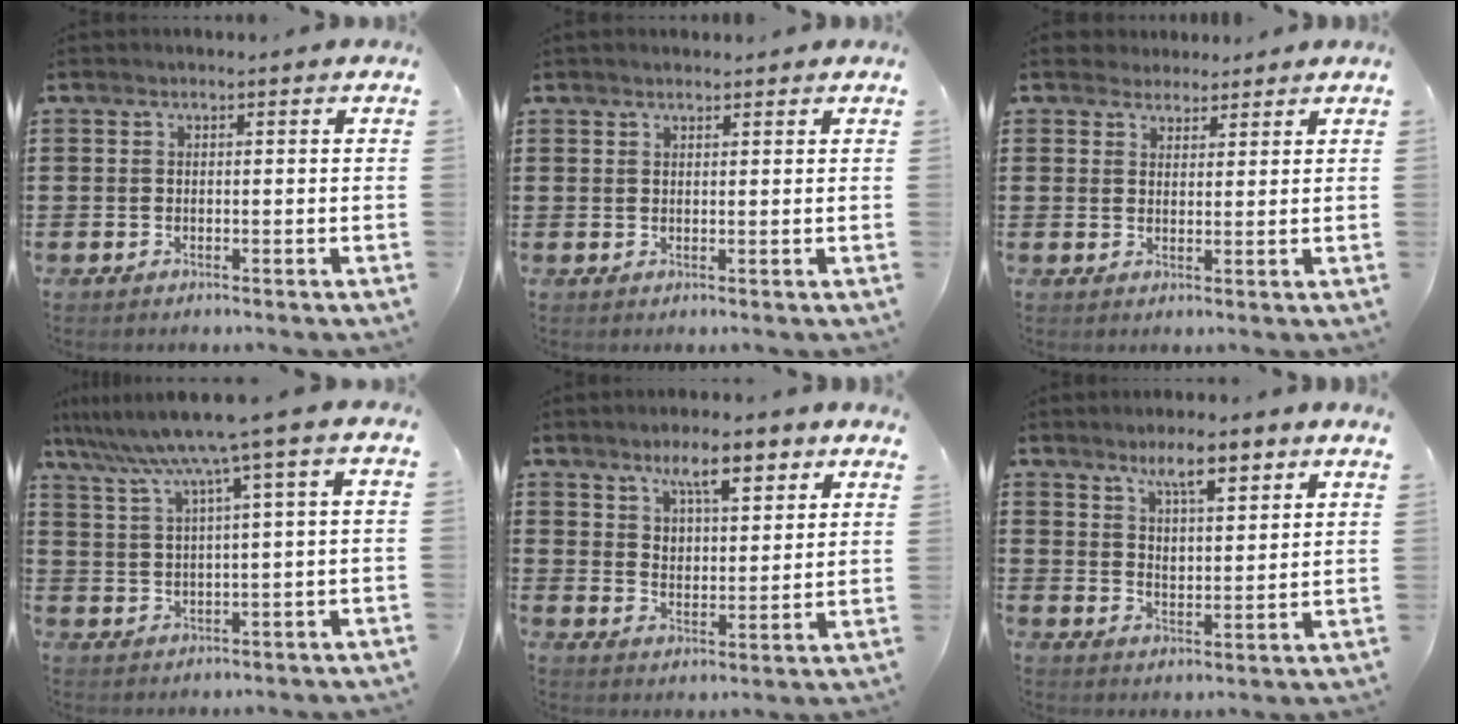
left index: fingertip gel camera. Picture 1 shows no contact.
{"total": 1.1, "force": [1.0, 0.2, 0.2], "torque": [-0.005, 0.001, 0.020]}
{"total": 3.1, "force": [2.6, 1.6, 0.0], "torque": [-0.009, 0.007, 0.051]}
{"total": 7.5, "force": [4.9, -0.6, 5.6], "torque": [-0.135, -0.032, 0.076]}
{"total": 7.8, "force": [6.3, 2.3, 4.1], "torque": [-0.072, -0.020, 0.108]}
{"total": 6.8, "force": [5.6, 1.4, 3.5], "torque": [-0.067, -0.017, 0.097]}